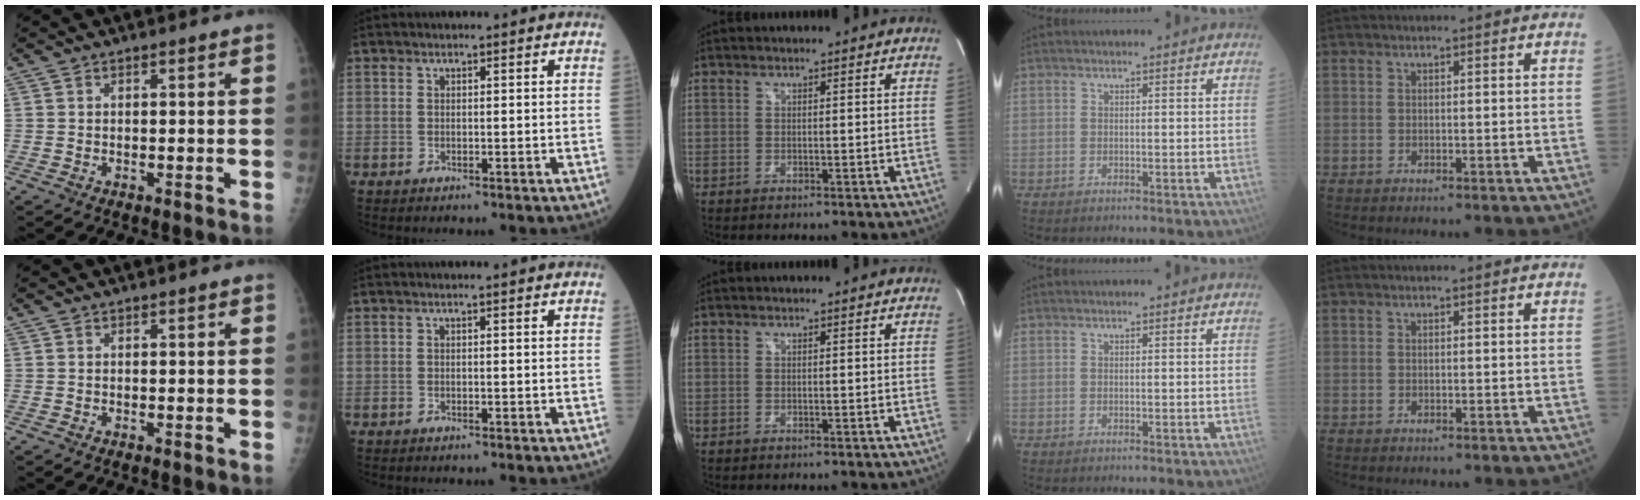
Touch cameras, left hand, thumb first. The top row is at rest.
{}